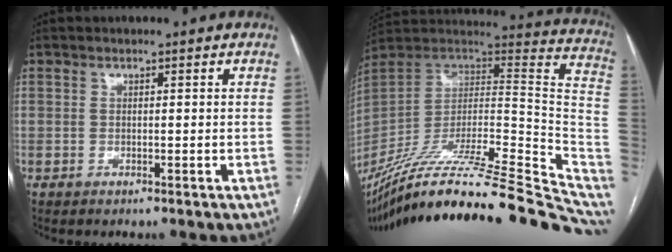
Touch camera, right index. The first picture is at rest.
{"total": 38.2, "force": [-31.2, 2.8, 21.8], "torque": [-0.261, -0.041, -0.465]}